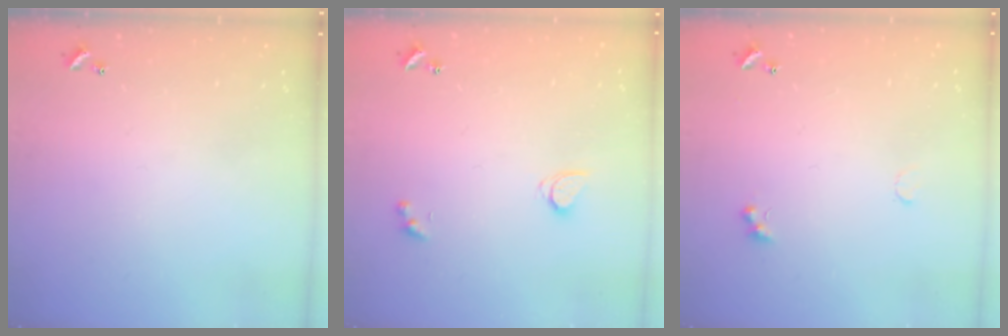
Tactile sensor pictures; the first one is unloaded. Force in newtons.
{"total": 2.6, "press": 2.6, "slide": 0.5}
{"total": 1.9, "press": 1.7, "slide": 0.7}